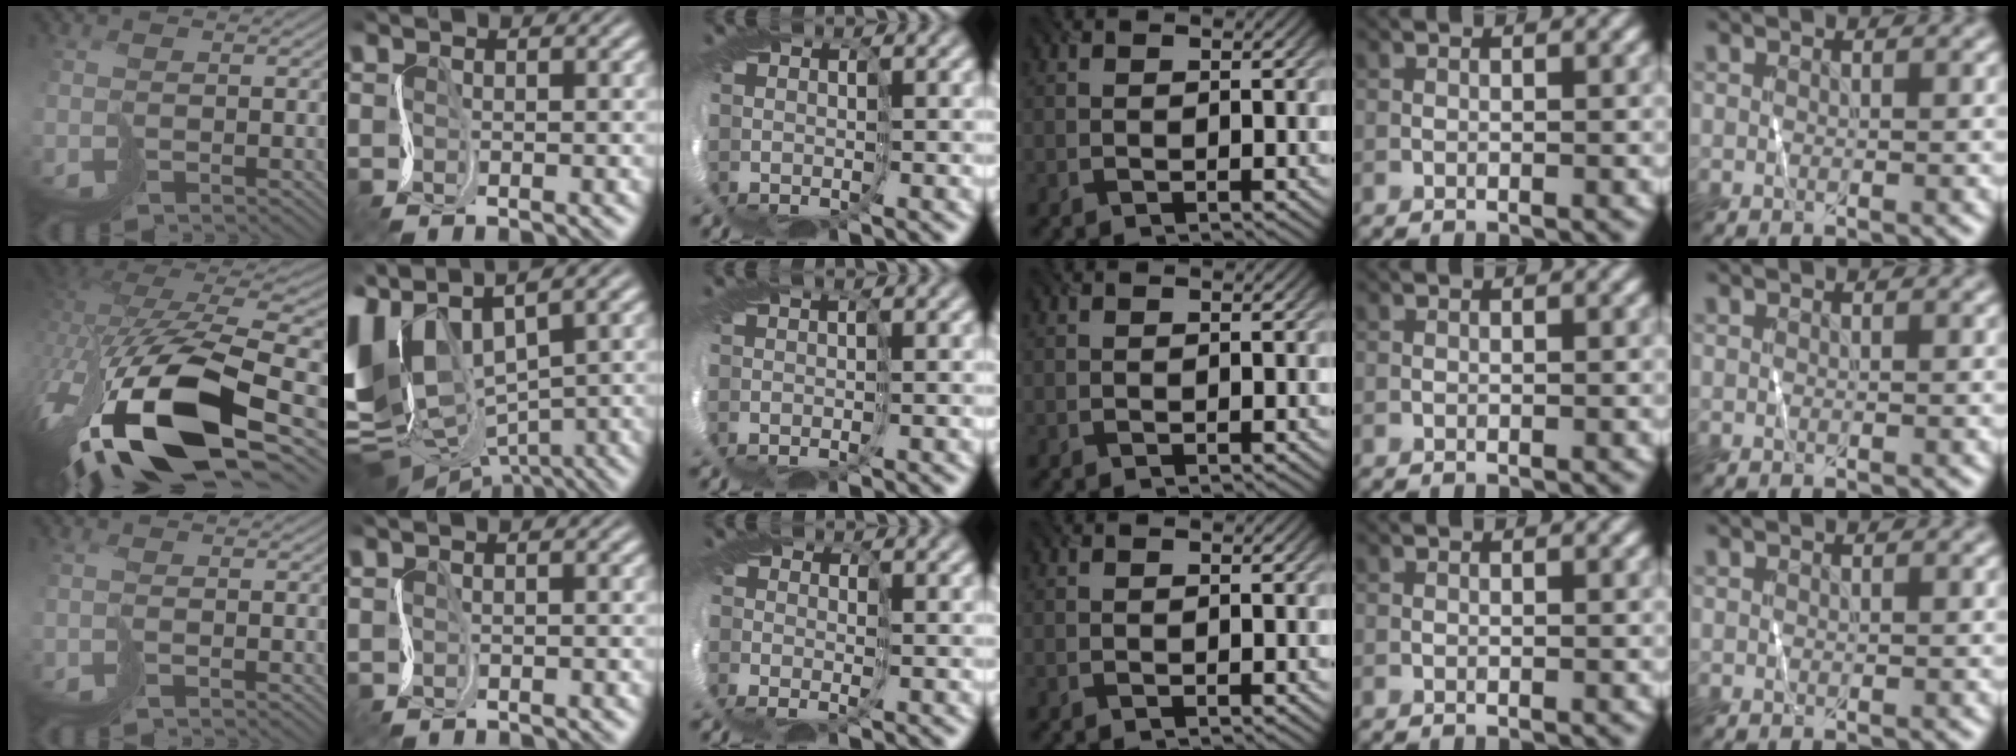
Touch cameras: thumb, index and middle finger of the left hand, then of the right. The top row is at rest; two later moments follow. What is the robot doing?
{"motion": "cut", "object": "tape"}